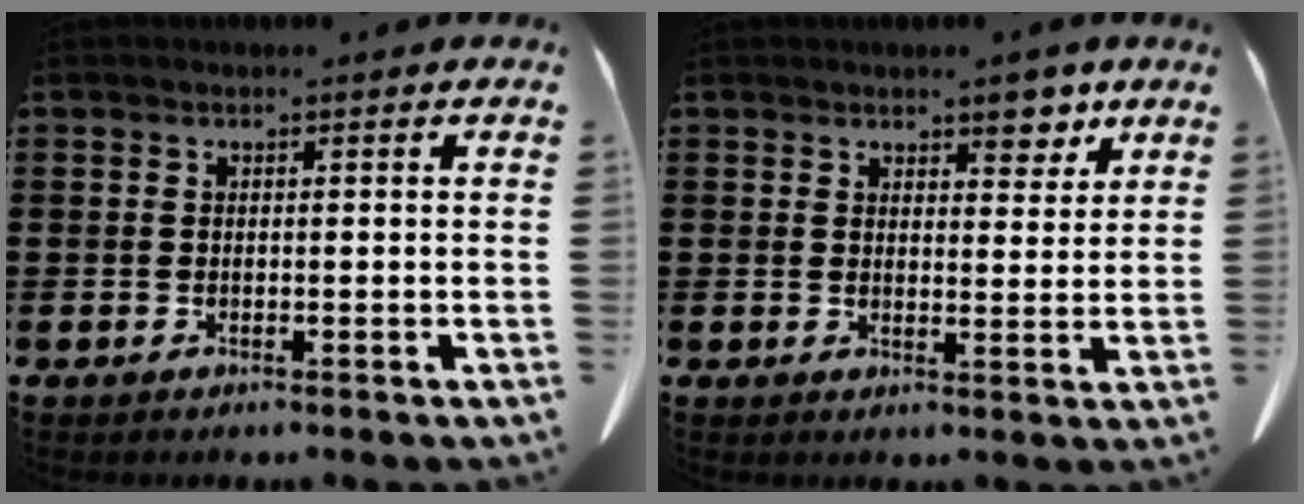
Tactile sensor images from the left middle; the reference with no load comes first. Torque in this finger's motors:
{"motor_torque": [0.14, -0.05, 0.23, 0.01]}